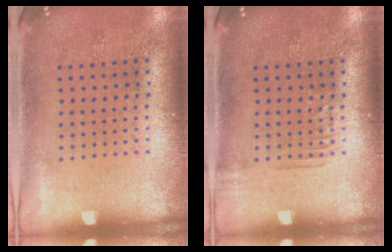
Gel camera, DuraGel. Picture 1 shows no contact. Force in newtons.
{"total": 0.8, "press": 0.8, "slide": 0.2}